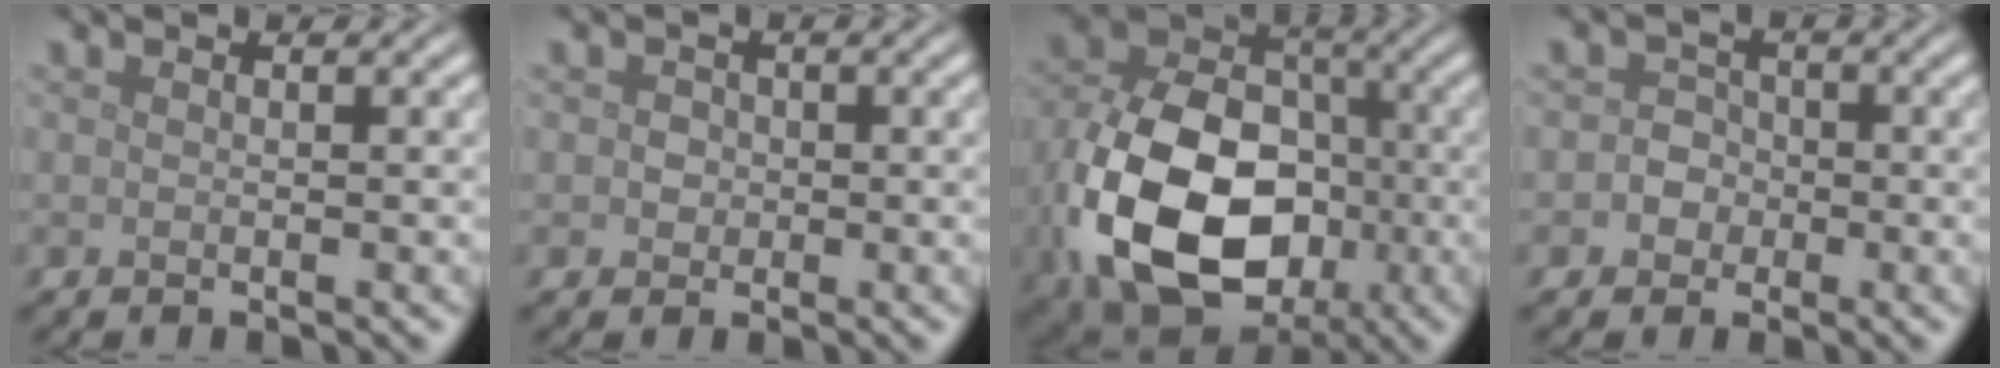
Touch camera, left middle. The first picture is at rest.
{"total": 1.1, "force": [0.1, 1.0, 0.4], "torque": [0.000, -0.002, 0.000]}
{"total": 15.1, "force": [-4.1, 10.7, 9.8], "torque": [-0.209, -0.035, -0.075]}
{"total": 2.0, "force": [-0.4, 1.8, 0.5], "torque": [0.016, 0.002, -0.018]}